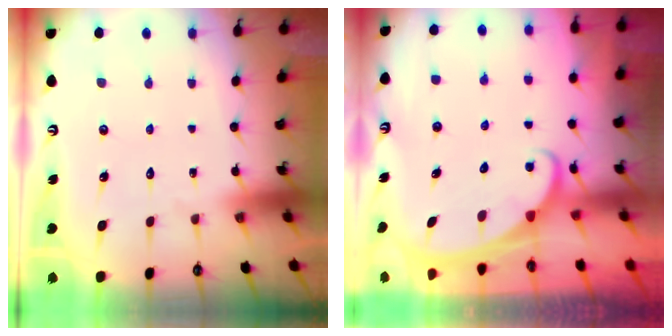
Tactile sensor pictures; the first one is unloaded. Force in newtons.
{"total": 2.0, "press": 2.0, "slide": 0.1}